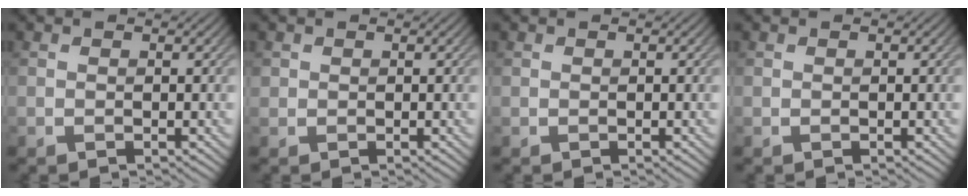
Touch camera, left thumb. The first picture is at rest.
{"total": 0.7, "force": [0.3, 0.6, 0.1], "torque": [-0.001, -0.002, 0.007]}
{"total": 0.0}
{"total": 0.0}